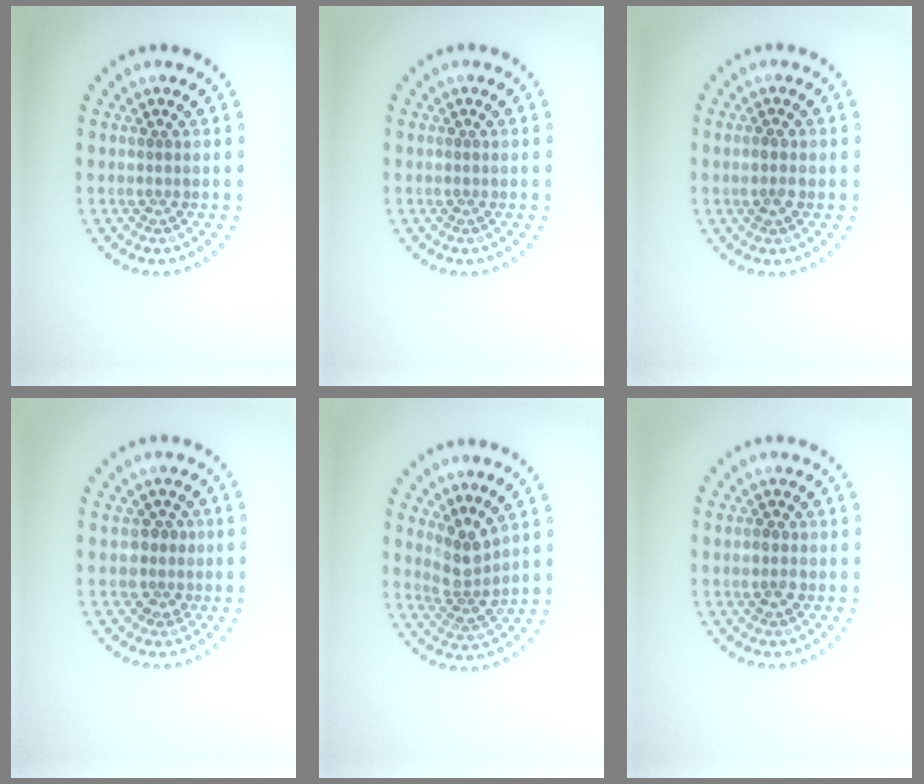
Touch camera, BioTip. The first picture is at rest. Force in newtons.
{"total": 0.0}
{"total": 1.4, "press": 1.4, "slide": 0.2}
{"total": 2.0, "press": 1.6, "slide": 1.1}
{"total": 3.0, "press": 2.3, "slide": 1.9}
{"total": 1.4, "press": 1.4, "slide": 0.2}